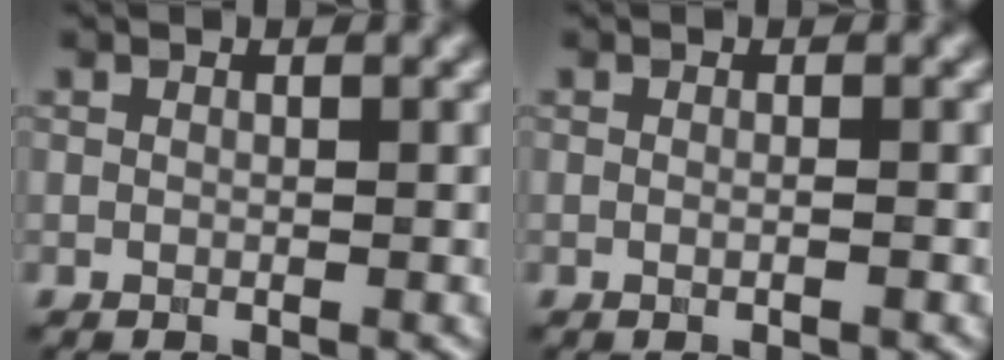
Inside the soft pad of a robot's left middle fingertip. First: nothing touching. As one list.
[{"total": 1.4, "force": [0.1, 0.6, 1.2], "torque": [-0.002, -0.012, -0.008]}]